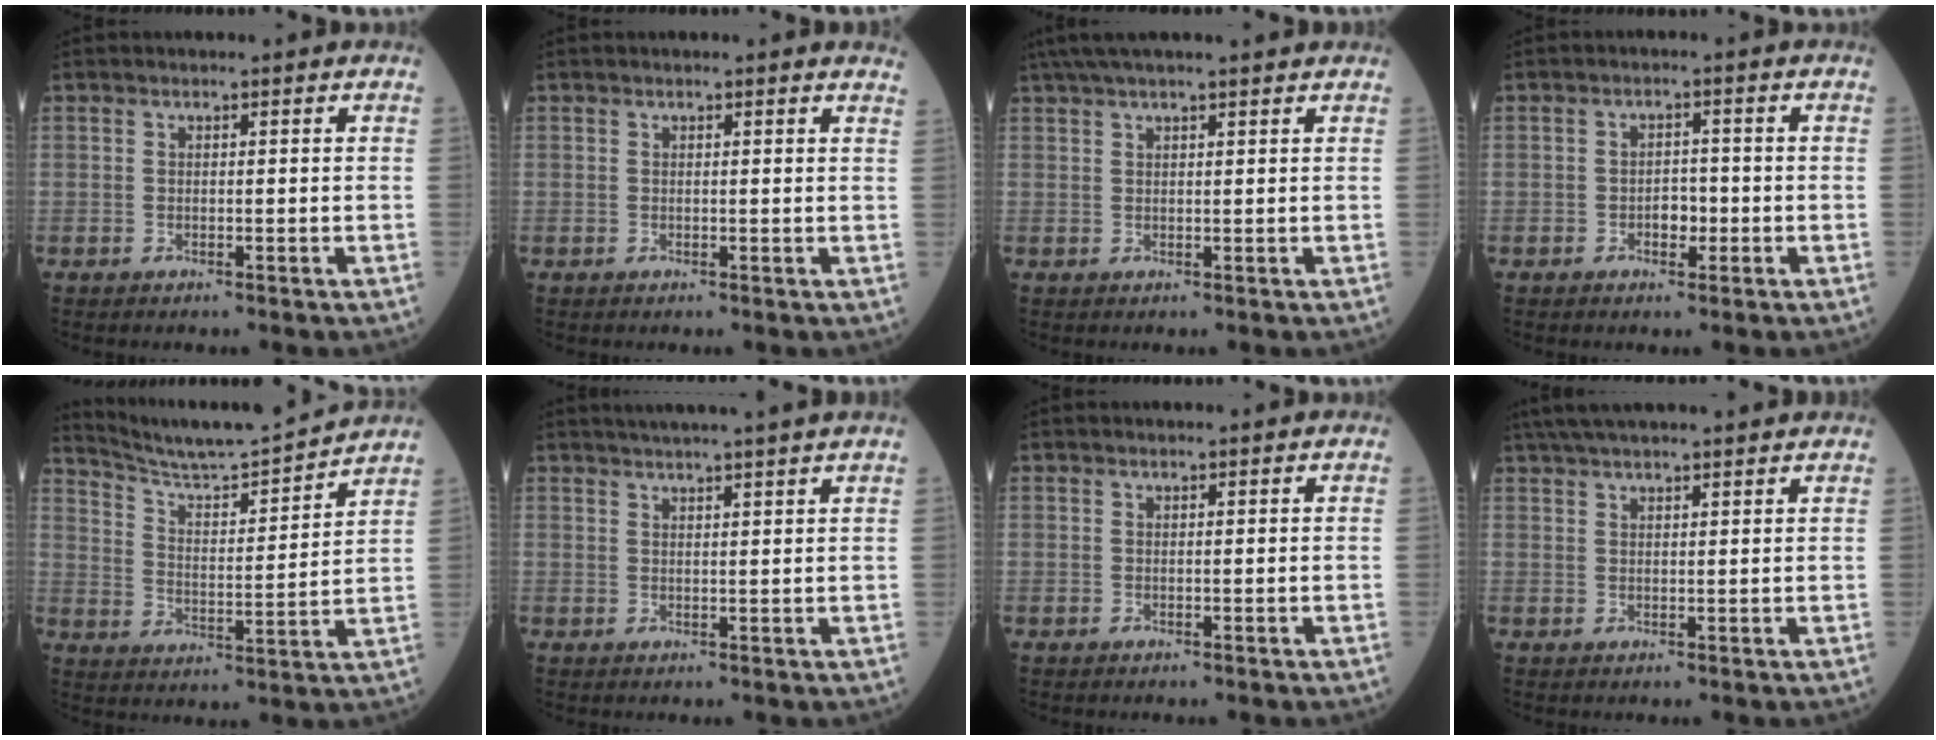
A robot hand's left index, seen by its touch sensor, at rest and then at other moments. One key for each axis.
{"total": 3.3, "fx": 3.2, "fy": 0.2, "fz": 0.9, "tx": -0.006, "ty": -0.008, "tz": 0.014}
{"total": 9.7, "fx": 8.4, "fy": 0.2, "fz": 4.9, "tx": -0.082, "ty": 0.040, "tz": 0.119}
{"total": 2.6, "fx": -1.0, "fy": 1.5, "fz": 1.9, "tx": -0.027, "ty": 0.007, "tz": -0.015}
{"total": 14.1, "fx": 13.6, "fy": -1.3, "fz": 3.4, "tx": -0.070, "ty": -0.010, "tz": 0.218}
{"total": 8.5, "fx": 7.5, "fy": -1.1, "fz": 3.9, "tx": -0.055, "ty": 0.020, "tz": 0.091}
{"total": 0.0}
{"total": 12.5, "fx": 11.1, "fy": 1.0, "fz": 5.8, "tx": -0.100, "ty": 0.040, "tz": 0.165}